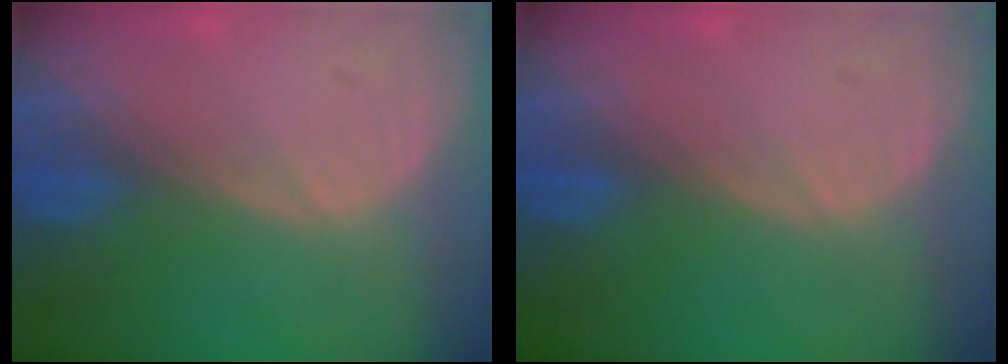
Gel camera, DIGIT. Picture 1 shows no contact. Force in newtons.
{"total": 0.0}